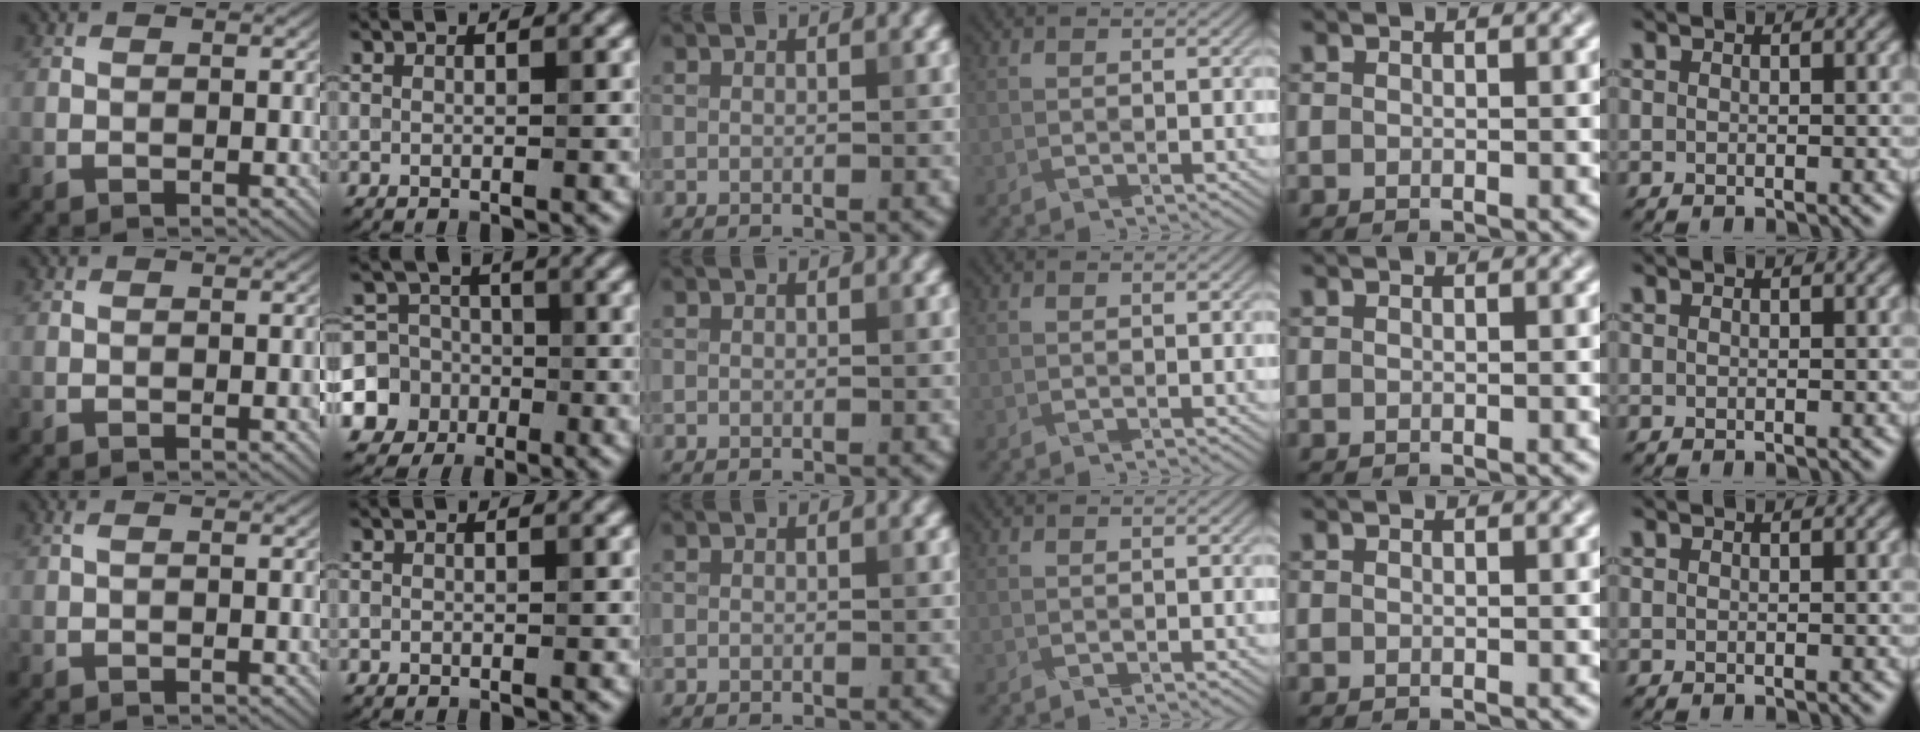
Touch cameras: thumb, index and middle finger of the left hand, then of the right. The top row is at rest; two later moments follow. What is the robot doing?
{"motion": "fold", "object": "handkerchief"}